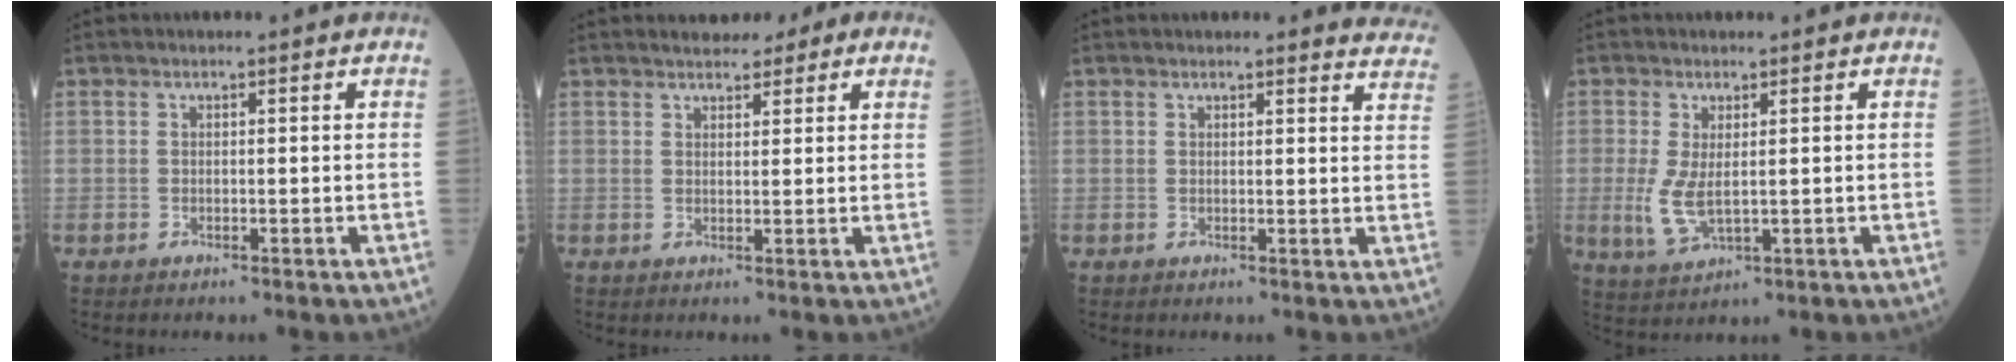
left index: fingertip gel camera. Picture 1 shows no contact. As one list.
[{"total": 6.1, "force": [4.6, 2.4, 3.2], "torque": [-0.041, 0.028, 0.056]}, {"total": 7.8, "force": [7.7, 1.1, 0.8], "torque": [0.030, -0.034, 0.041]}, {"total": 4.8, "force": [-0.1, 1.8, 4.4], "torque": [-0.106, -0.012, 0.007]}]